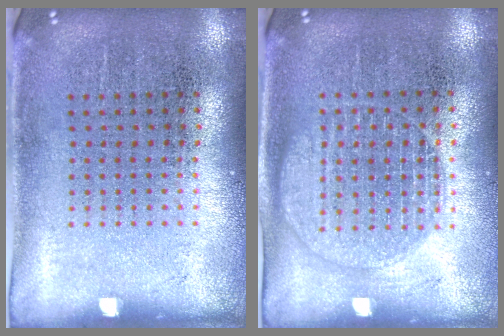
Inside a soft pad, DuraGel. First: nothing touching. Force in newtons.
{"total": 1.3, "press": 1.3, "slide": 0.4}